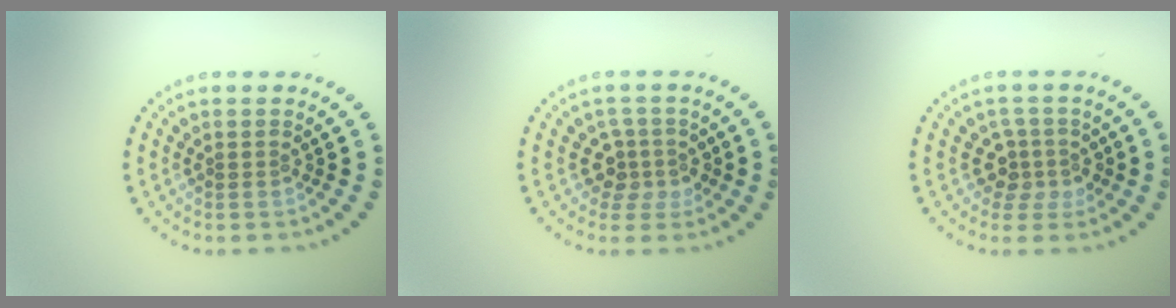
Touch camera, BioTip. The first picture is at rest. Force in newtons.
{"total": 2.5, "press": 1.9, "slide": 1.6}
{"total": 2.5, "press": 1.9, "slide": 1.6}